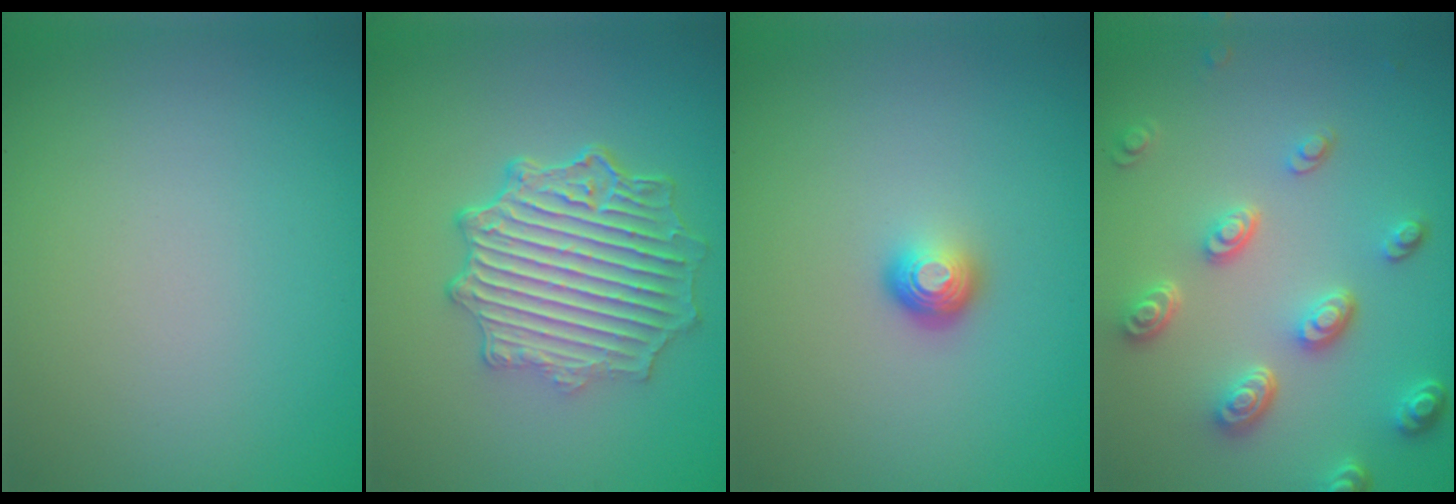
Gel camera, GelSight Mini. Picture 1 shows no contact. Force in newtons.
{"total": 6.6, "press": 5.1, "slide": 4.1}
{"total": 1.8, "press": 1.1, "slide": 1.5}
{"total": 4.8, "press": 3.6, "slide": 3.1}